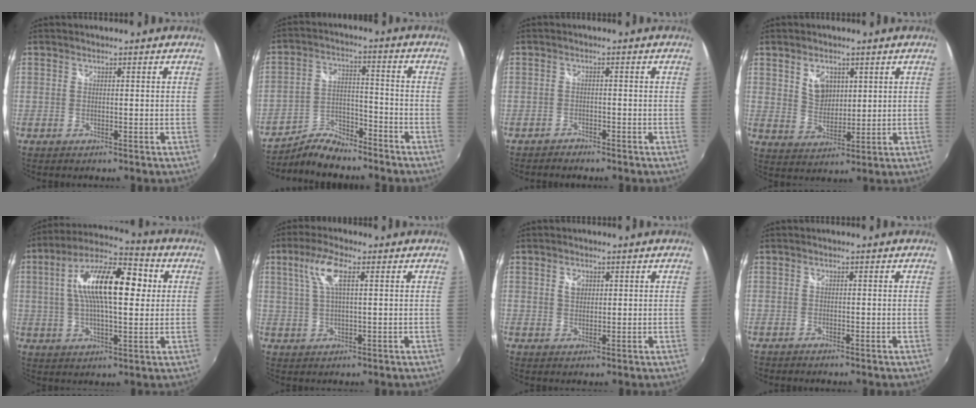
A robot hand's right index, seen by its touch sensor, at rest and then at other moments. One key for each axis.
{"total": 8.7, "fx": -7.9, "fy": 2.9, "fz": 2.3, "tx": -0.062, "ty": 0.017, "tz": -0.138}
{"total": 2.1, "fx": -2.0, "fy": 0.7, "fz": 0.0, "tx": -0.008, "ty": -0.005, "tz": -0.036}
{"total": 5.8, "fx": 2.5, "fy": 4.1, "fz": 3.3, "tx": -0.051, "ty": 0.003, "tz": 0.051}
{"total": 16.9, "fx": 3.0, "fy": 6.1, "fz": 15.4, "tx": -0.276, "ty": 0.025, "tz": 0.039}
{"total": 6.4, "fx": 2.5, "fy": 1.6, "fz": 5.7, "tx": -0.115, "ty": 0.009, "tz": 0.050}
{"total": 2.3, "fx": 0.9, "fy": 1.7, "fz": 1.2, "tx": -0.017, "ty": 0.003, "tz": 0.016}
{"total": 0.8, "fx": -0.6, "fy": 0.5, "fz": -0.3, "tx": 0.002, "ty": 0.000, "tz": -0.011}